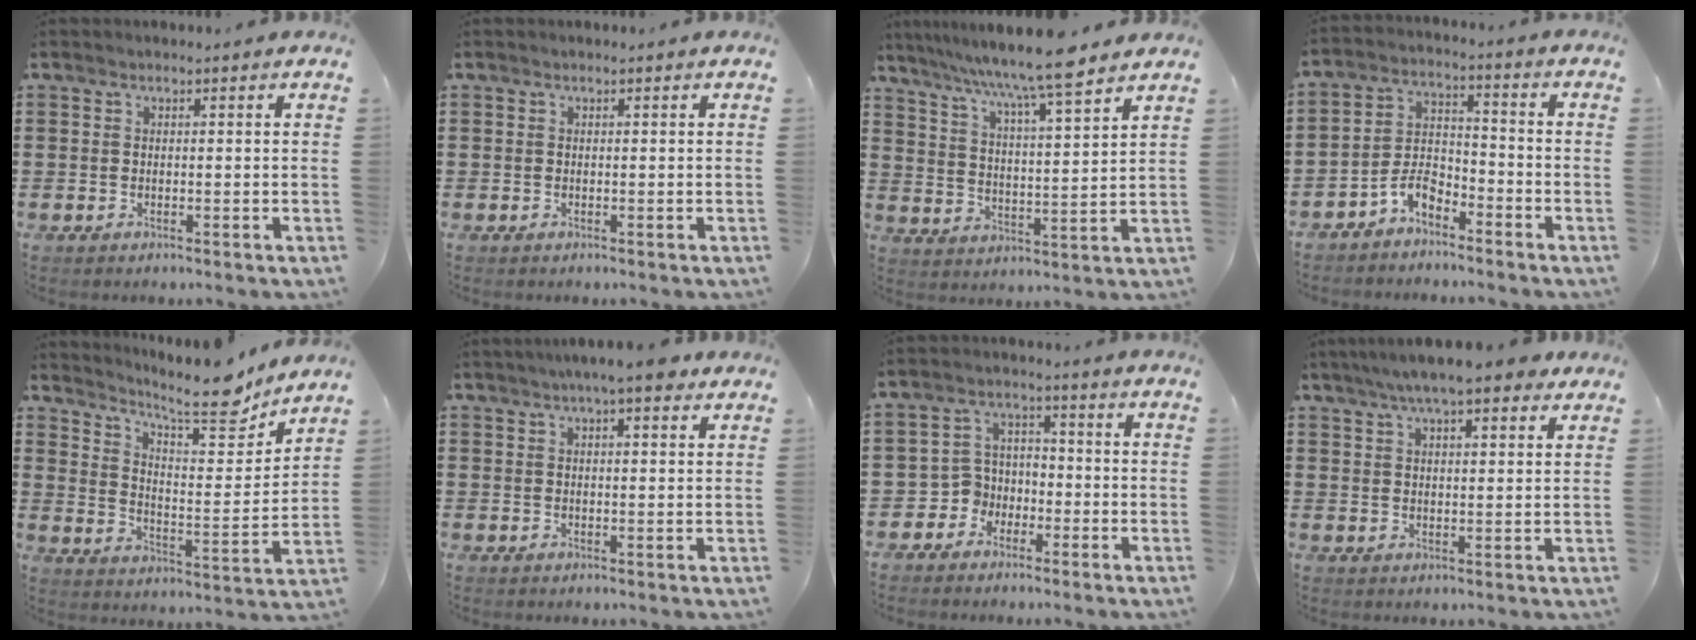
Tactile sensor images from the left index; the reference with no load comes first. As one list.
[{"total": 0.0}, {"total": 8.3, "force": [7.1, 0.1, 4.4], "torque": [-0.109, -0.038, 0.118]}, {"total": 5.4, "force": [-4.3, 2.0, 2.4], "torque": [-0.056, 0.010, -0.087]}, {"total": 10.8, "force": [9.4, 1.6, 5.1], "torque": [-0.097, -0.061, 0.158]}, {"total": 4.7, "force": [3.2, 0.8, 3.3], "torque": [-0.064, 0.004, 0.055]}, {"total": 4.4, "force": [-2.8, 3.3, 0.8], "torque": [-0.034, 0.005, -0.060]}, {"total": 6.9, "force": [5.4, 1.2, 4.2], "torque": [-0.093, -0.002, 0.097]}]